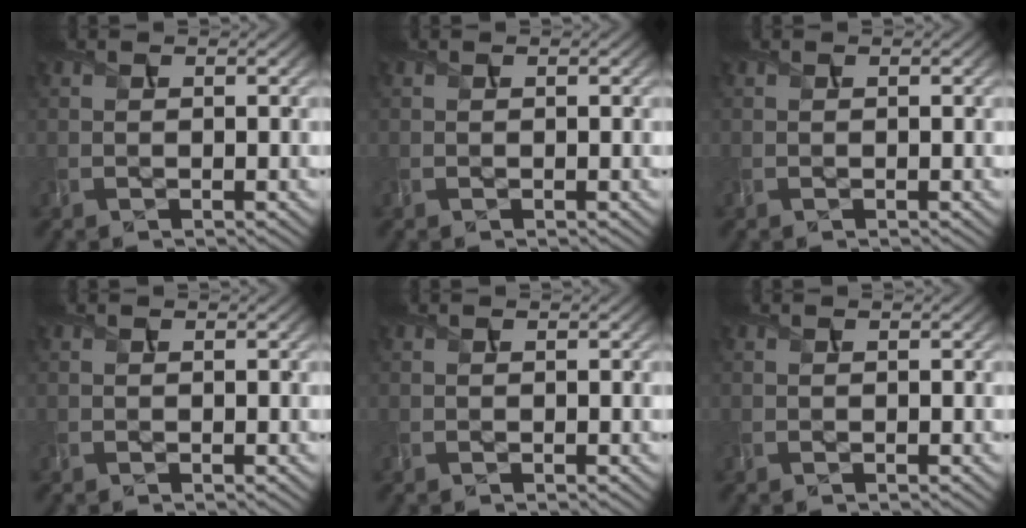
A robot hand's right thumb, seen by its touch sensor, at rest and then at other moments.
{"total": 0.0}
{"total": 0.0}
{"total": 0.0}
{"total": 0.0}
{"total": 0.0}